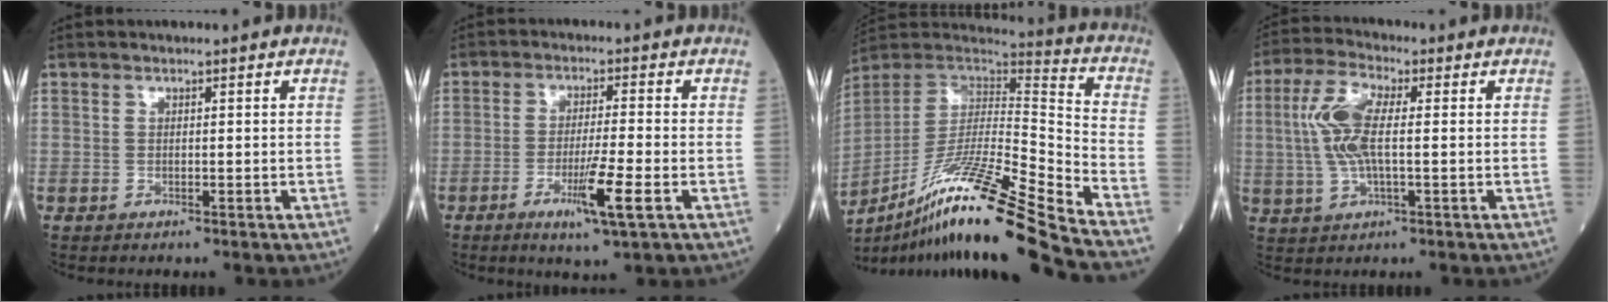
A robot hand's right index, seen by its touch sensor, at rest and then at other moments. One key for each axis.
{"total": 7.1, "fx": -2.8, "fy": -0.3, "fz": 6.5, "tx": -0.118, "ty": -0.016, "tz": -0.047}
{"total": 25.2, "fx": -18.5, "fy": -0.9, "fz": 17.0, "tx": -0.299, "ty": -0.029, "tz": -0.335}
{"total": 8.1, "fx": 0.7, "fy": 2.2, "fz": 7.8, "tx": -0.178, "ty": 0.010, "tz": 0.014}